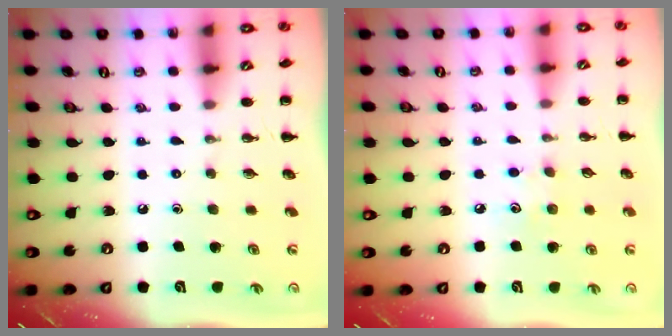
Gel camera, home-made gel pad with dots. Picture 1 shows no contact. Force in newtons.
{"total": 4.0, "press": 3.9, "slide": 1.0}